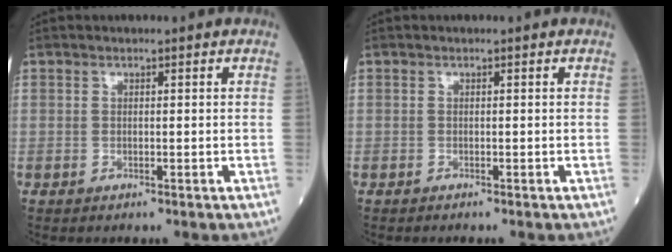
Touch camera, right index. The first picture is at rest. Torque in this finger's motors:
{"motor_torque": [-0.09, 0.01, -0.05, -0.01]}